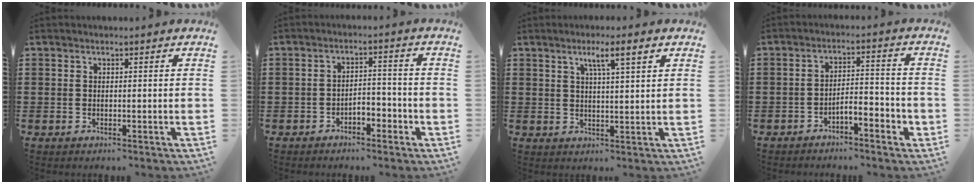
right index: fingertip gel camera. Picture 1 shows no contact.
{"total": 2.9, "force": [-2.1, 1.3, 1.5], "torque": [-0.030, 0.007, -0.043]}
{"total": 4.1, "force": [2.1, 0.0, 3.5], "torque": [-0.073, 0.002, 0.032]}
{"total": 3.2, "force": [-2.8, 0.7, 1.5], "torque": [-0.029, 0.010, -0.056]}